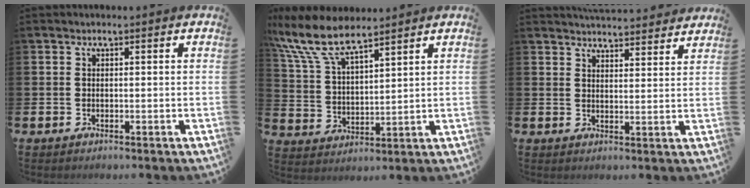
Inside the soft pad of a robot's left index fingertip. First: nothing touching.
{"total": 9.3, "force": [7.9, 2.5, 4.3], "torque": [-0.118, -0.028, 0.144]}
{"total": 4.5, "force": [4.5, 0.4, 0.0], "torque": [-0.009, -0.027, 0.084]}